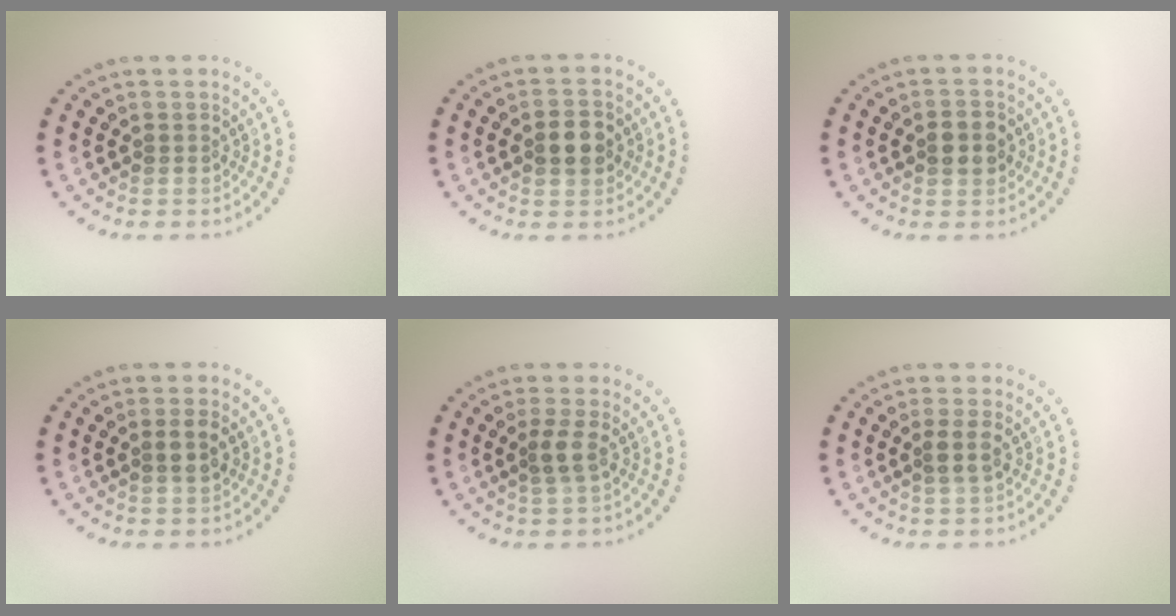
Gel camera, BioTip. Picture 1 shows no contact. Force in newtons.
{"total": 3.2, "press": 3.2, "slide": 0.2}
{"total": 2.2, "press": 2.2, "slide": 0.2}
{"total": 1.6, "press": 1.6, "slide": 0.5}
{"total": 1.8, "press": 1.5, "slide": 1.0}
{"total": 1.6, "press": 1.3, "slide": 0.9}